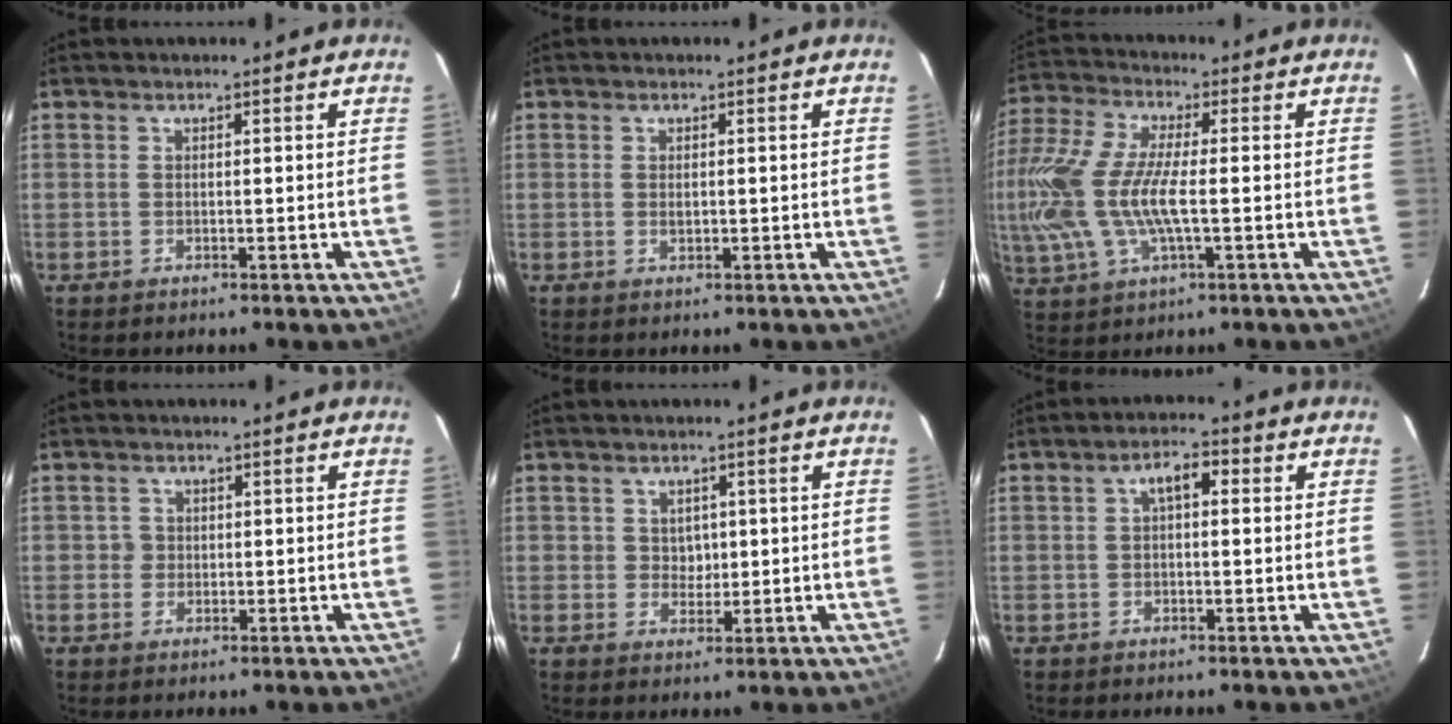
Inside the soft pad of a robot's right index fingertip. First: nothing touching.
{"total": 1.0, "force": [0.0, 0.7, 0.7], "torque": [-0.010, 0.000, 0.002]}
{"total": 18.4, "force": [-1.7, 6.9, 17.0], "torque": [-0.367, -0.008, -0.036]}
{"total": 1.6, "force": [-0.1, 1.6, -0.1], "torque": [0.005, 0.005, -0.001]}
{"total": 2.7, "force": [0.6, 2.6, 0.7], "torque": [-0.008, 0.006, 0.013]}
{"total": 3.8, "force": [0.8, 1.8, 3.2], "torque": [-0.056, 0.018, 0.013]}